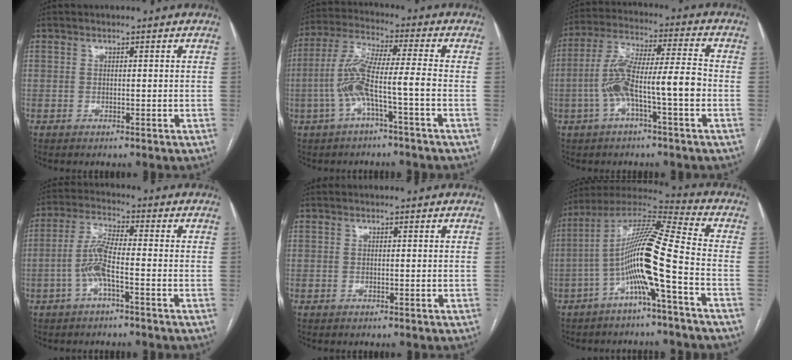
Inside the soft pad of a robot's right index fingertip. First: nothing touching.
{"total": 9.0, "force": [-2.7, 0.2, 8.6], "torque": [-0.185, 0.021, -0.055]}
{"total": 11.7, "force": [-2.9, 1.3, 11.2], "torque": [-0.220, 0.028, -0.053]}
{"total": 6.0, "force": [-1.9, 0.7, 5.6], "torque": [-0.124, 0.010, -0.041]}
{"total": 0.0}
{"total": 13.4, "force": [-4.0, -0.8, 12.8], "torque": [-0.241, 0.018, -0.084]}